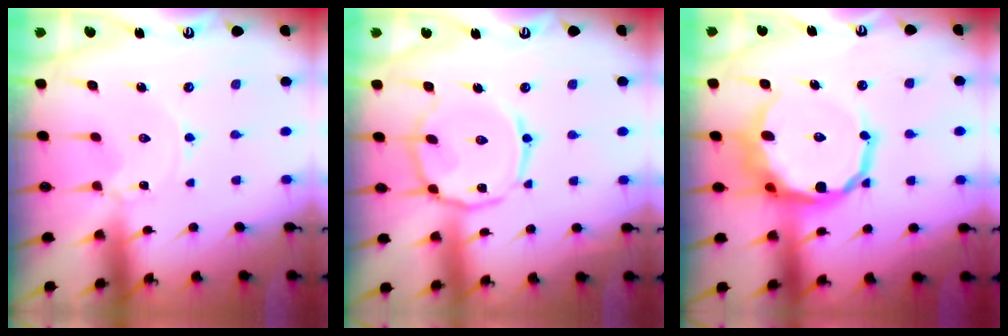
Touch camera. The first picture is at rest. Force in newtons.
{"total": 11.9, "press": 11.9, "slide": 0.7}
{"total": 14.2, "press": 13.4, "slide": 4.6}